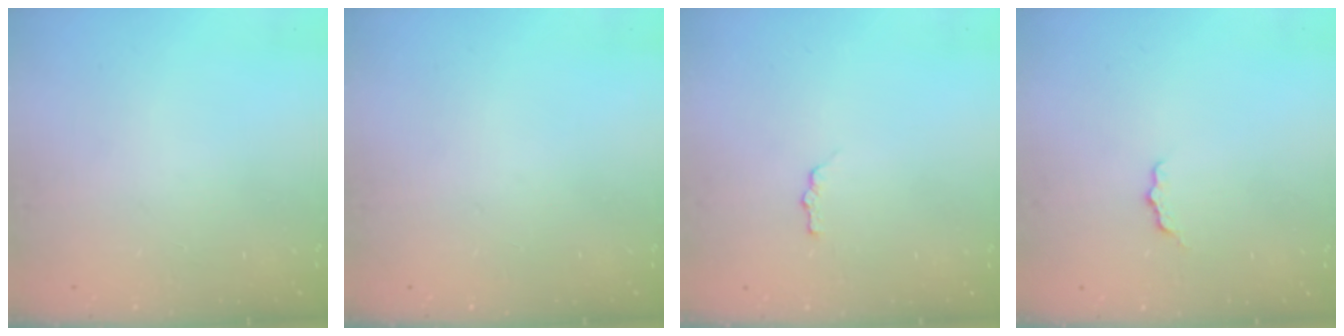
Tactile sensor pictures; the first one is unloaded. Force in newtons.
{"total": 0.0}
{"total": 3.4, "press": 3.3, "slide": 0.5}
{"total": 3.1, "press": 3.1, "slide": 0.2}